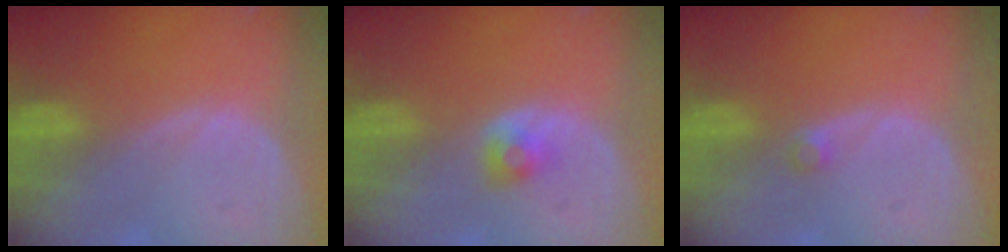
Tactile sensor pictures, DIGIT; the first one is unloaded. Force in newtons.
{"total": 2.3, "press": 2.2, "slide": 0.5}
{"total": 1.3, "press": 1.1, "slide": 0.6}